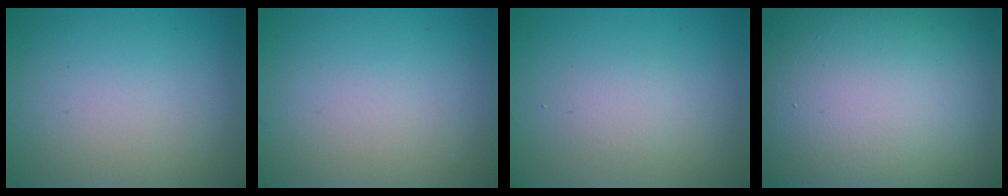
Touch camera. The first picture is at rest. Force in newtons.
{"total": 0.0}
{"total": 1.4, "press": 1.4, "slide": 0.0}
{"total": 26.6, "press": 26.5, "slide": 1.2}